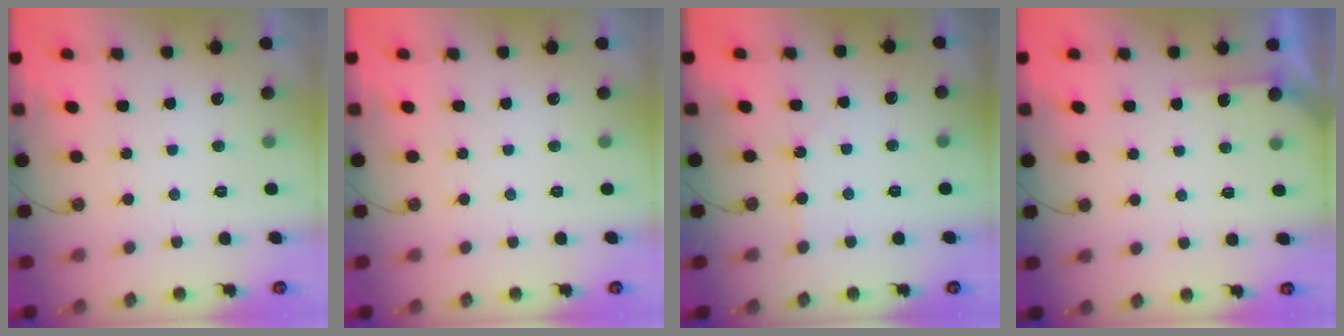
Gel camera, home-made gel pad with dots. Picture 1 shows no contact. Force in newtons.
{"total": 0.0}
{"total": 1.9, "press": 1.8, "slide": 0.4}
{"total": 3.3, "press": 3.3, "slide": 0.5}